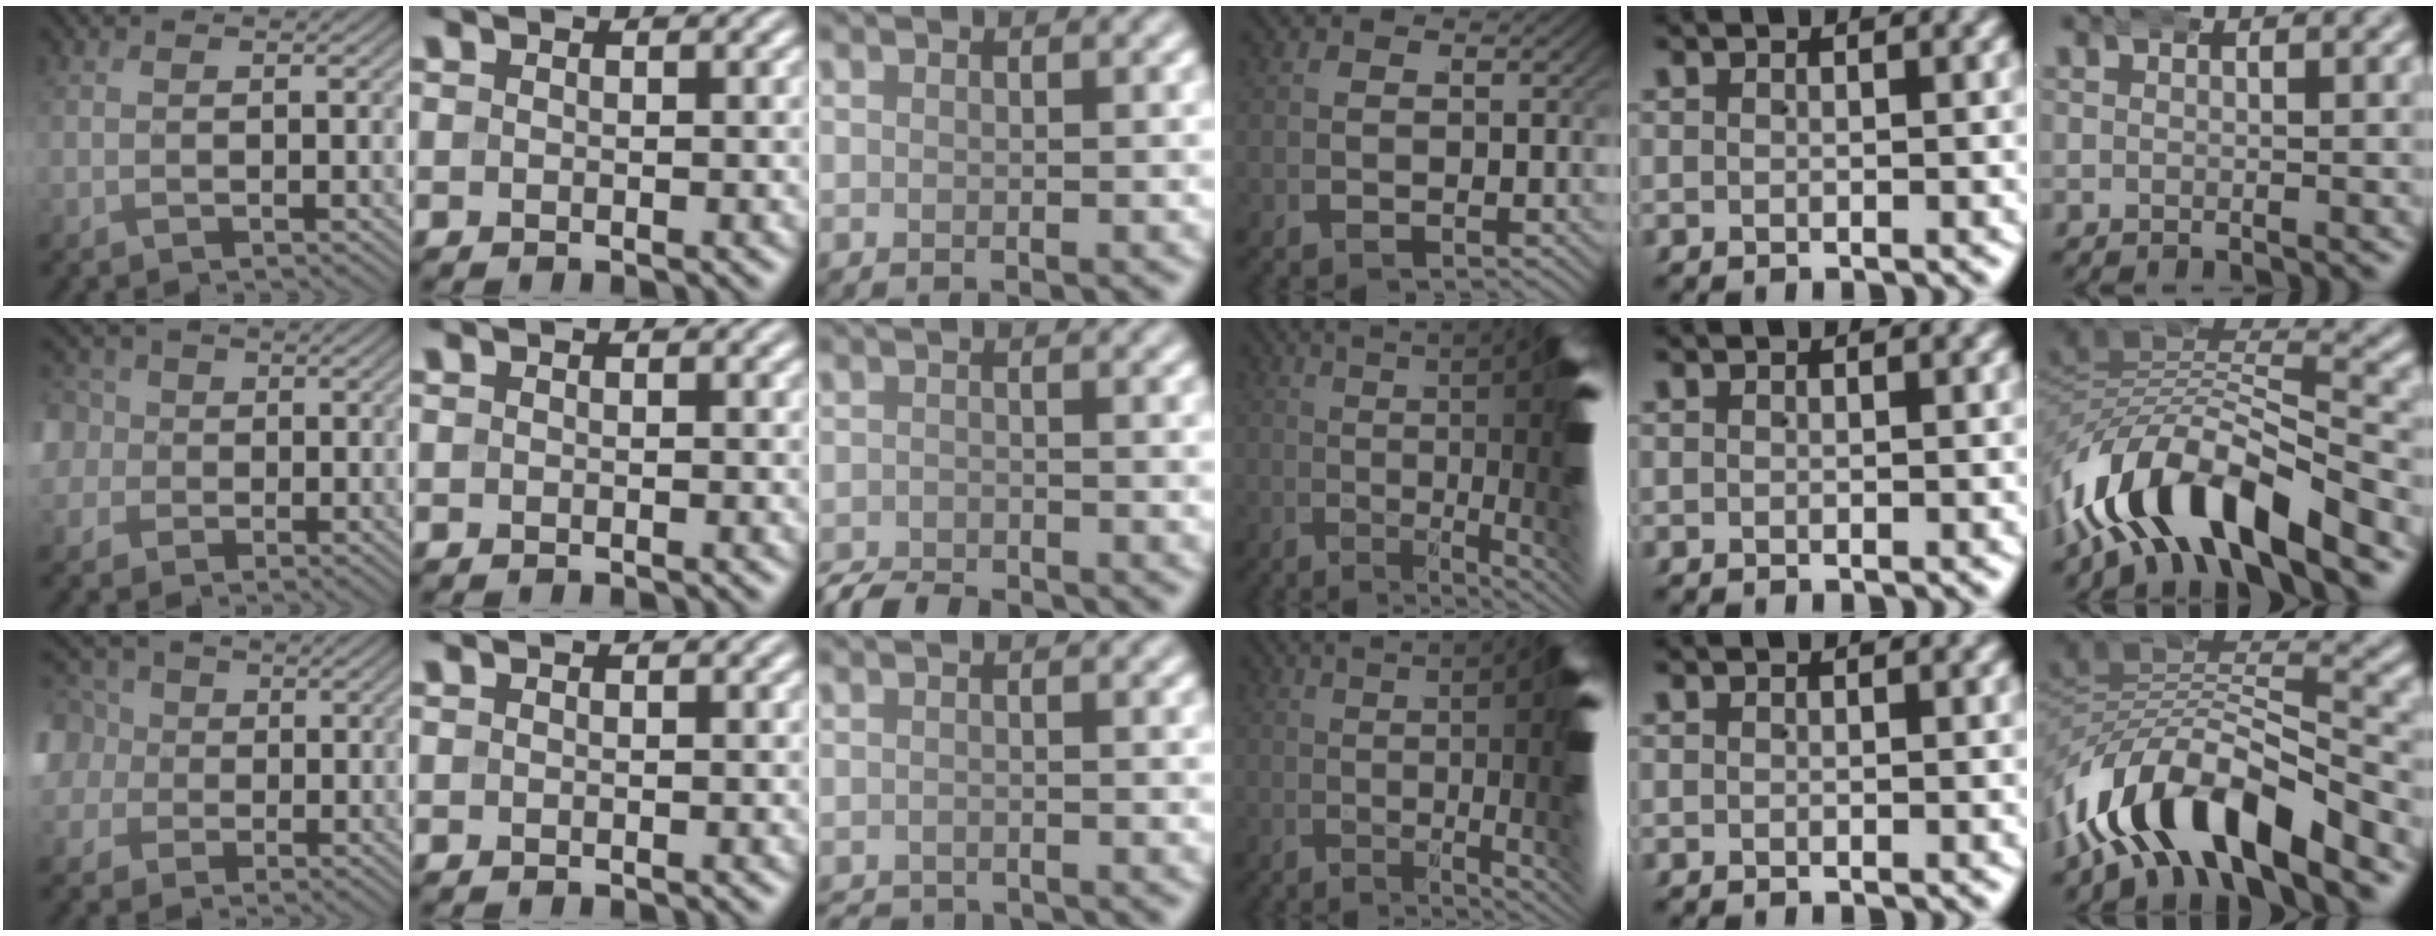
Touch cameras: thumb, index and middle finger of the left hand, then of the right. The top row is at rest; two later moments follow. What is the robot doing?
{"motion": "wrap", "object": "arm wrap"}